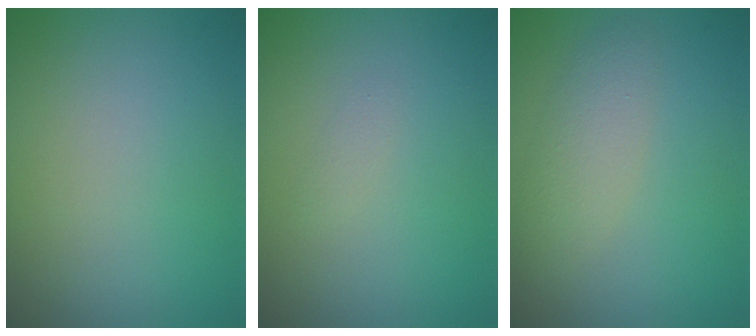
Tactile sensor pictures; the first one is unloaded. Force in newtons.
{"total": 0.6, "press": 0.6, "slide": 0.0}
{"total": 2.4, "press": 2.4, "slide": 0.1}